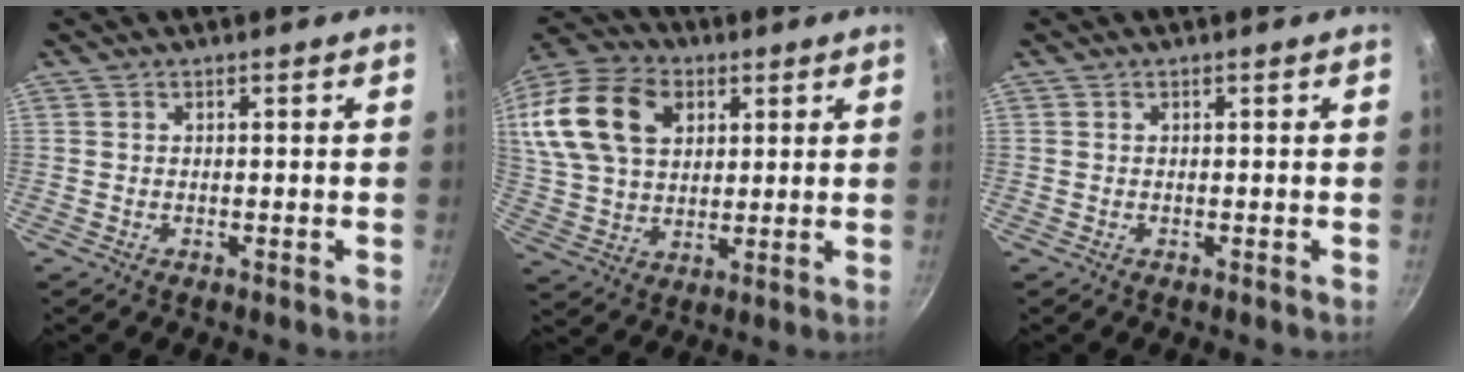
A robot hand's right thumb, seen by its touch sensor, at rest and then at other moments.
{"total": 21.8, "force": [7.2, 15.2, 13.9], "torque": [-0.269, 0.013, 0.128]}
{"total": 0.0}